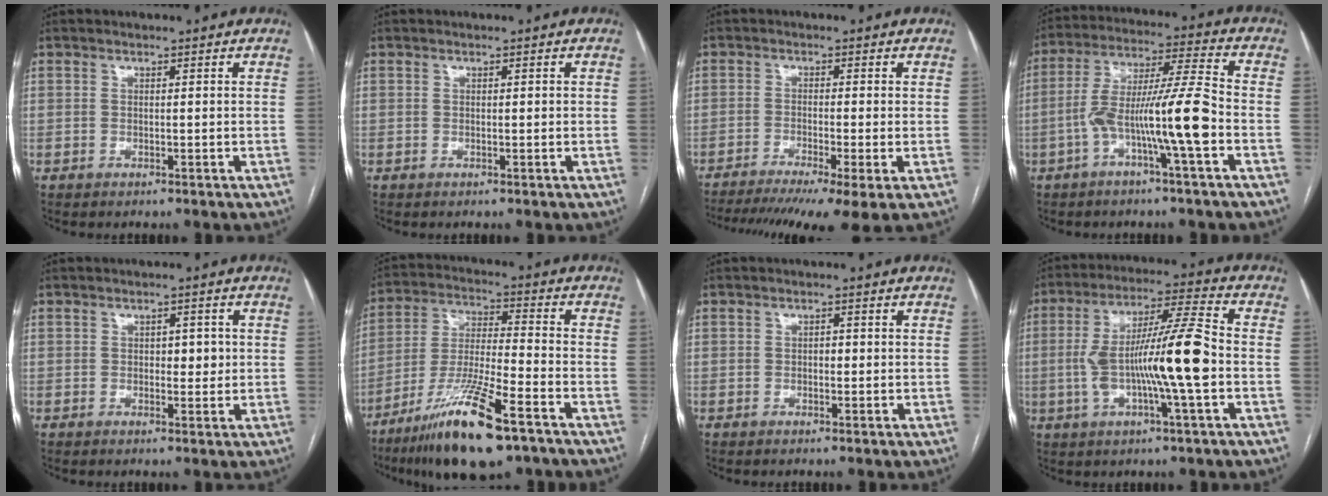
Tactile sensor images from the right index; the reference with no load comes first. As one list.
[{"total": 0.0}, {"total": 13.9, "force": [-10.1, 0.6, 9.6], "torque": [-0.143, -0.025, -0.156]}, {"total": 12.1, "force": [-3.8, -0.4, 11.5], "torque": [-0.216, 0.020, -0.070]}, {"total": 2.8, "force": [0.3, 1.5, 2.4], "torque": [-0.028, 0.002, 0.006]}, {"total": 16.3, "force": [-10.1, 1.9, 12.7], "torque": [-0.254, -0.035, -0.183]}, {"total": 1.0, "force": [0.0, 0.6, 0.8], "torque": [-0.010, 0.002, -0.001]}, {"total": 14.3, "force": [-1.9, 0.3, 14.2], "torque": [-0.261, 0.011, -0.035]}]